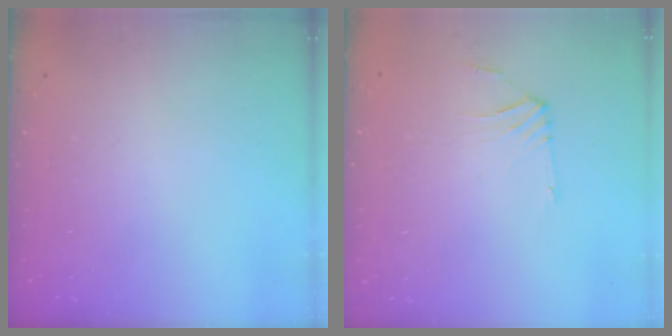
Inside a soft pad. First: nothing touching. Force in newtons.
{"total": 1.0, "press": 0.8, "slide": 0.5}